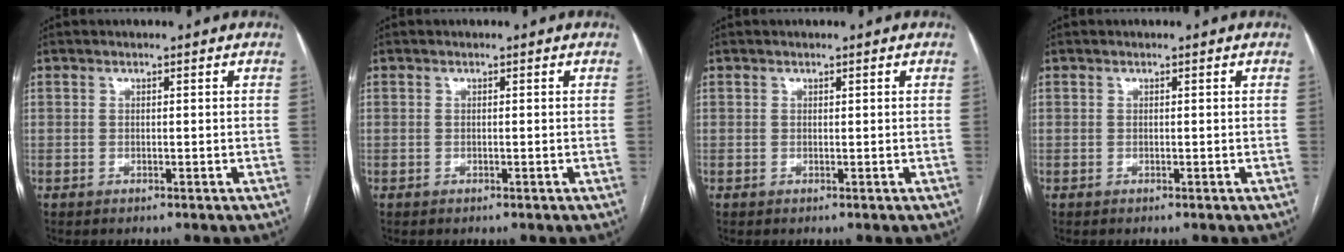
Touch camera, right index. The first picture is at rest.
{"total": 0.0}
{"total": 0.0}
{"total": 0.0}